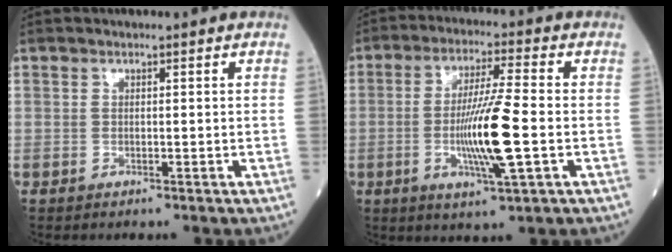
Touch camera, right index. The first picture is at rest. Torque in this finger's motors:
{"motor_torque": [1.68, -0.29, 0.85, 0.21]}